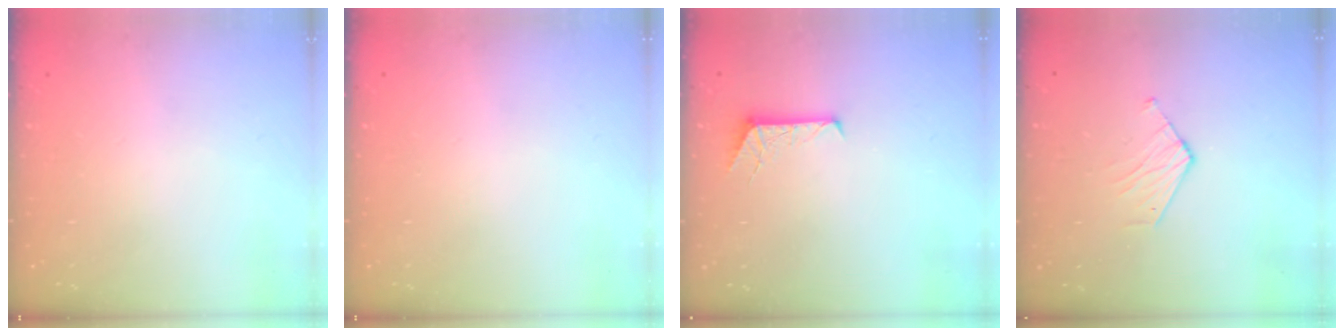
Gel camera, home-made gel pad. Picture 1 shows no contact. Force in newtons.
{"total": 0.0}
{"total": 6.1, "press": 6.1, "slide": 0.6}
{"total": 3.9, "press": 3.9, "slide": 0.3}